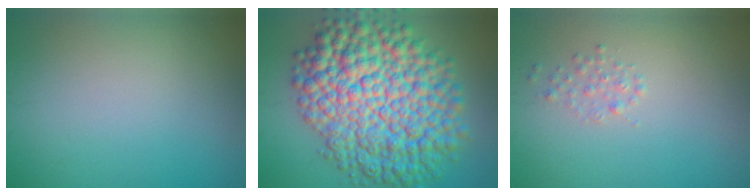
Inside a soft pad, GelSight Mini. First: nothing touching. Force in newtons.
{"total": 13.9, "press": 13.9, "slide": 0.3}
{"total": 1.0, "press": 1.0, "slide": 0.1}